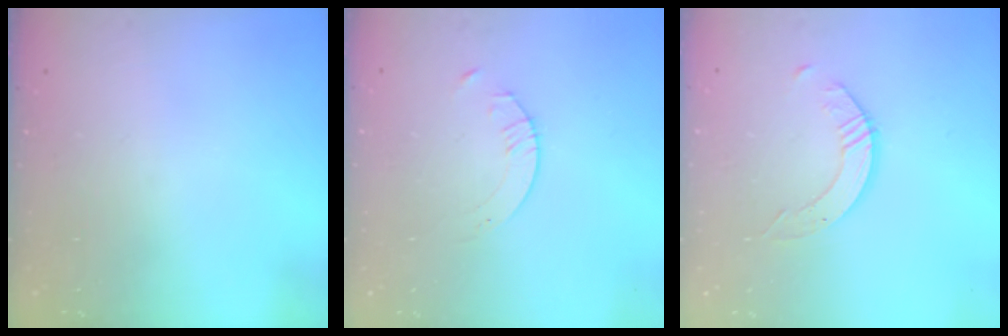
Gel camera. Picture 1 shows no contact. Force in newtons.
{"total": 1.6, "press": 1.6, "slide": 0.2}
{"total": 3.1, "press": 3.1, "slide": 0.3}